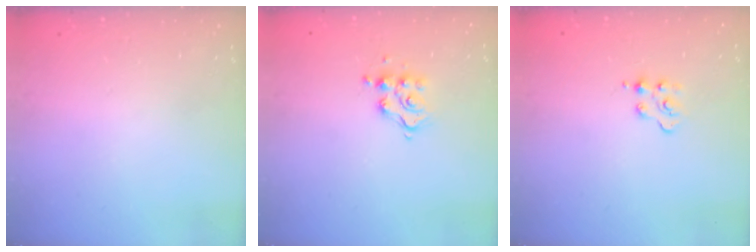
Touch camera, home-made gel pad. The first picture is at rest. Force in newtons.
{"total": 8.3, "press": 8.3, "slide": 0.5}
{"total": 2.1, "press": 2.1, "slide": 0.5}